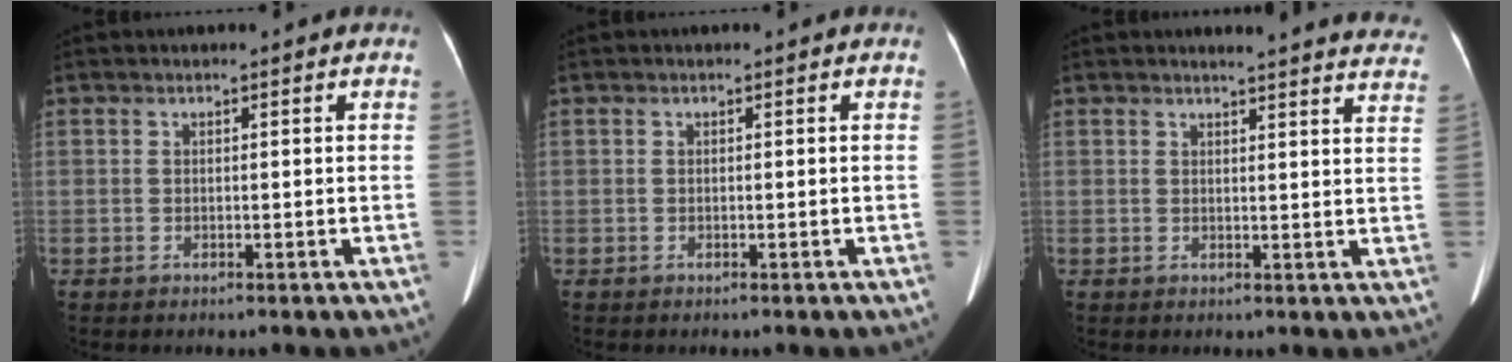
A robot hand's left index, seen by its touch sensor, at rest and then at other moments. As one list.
[{"total": 0.0}, {"total": 18.2, "force": [17.4, 1.6, 4.8], "torque": [-0.043, -0.069, 0.176]}]